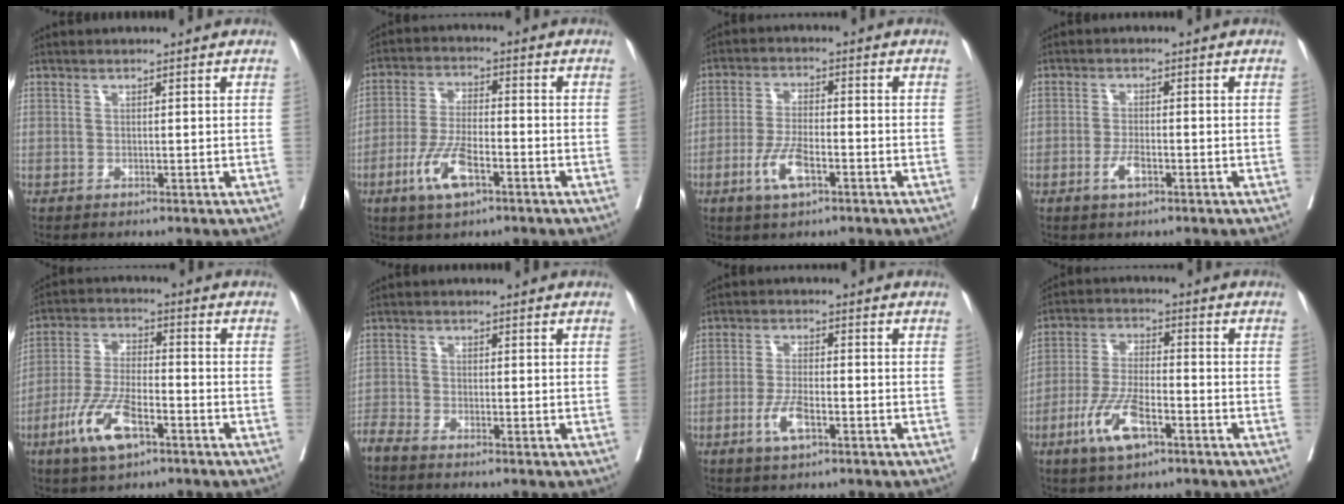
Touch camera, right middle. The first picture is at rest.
{"total": 8.2, "force": [-4.0, 2.5, 6.7], "torque": [-0.142, -0.007, -0.075]}
{"total": 6.3, "force": [-2.9, 1.9, 5.2], "torque": [-0.107, -0.005, -0.053]}
{"total": 2.9, "force": [-1.4, 0.9, 2.4], "torque": [-0.047, 0.000, -0.025]}
{"total": 10.1, "force": [-5.2, 3.2, 8.1], "torque": [-0.172, -0.006, -0.098]}
{"total": 2.8, "force": [-2.7, 0.2, 0.8], "torque": [-0.013, -0.008, -0.055]}
{"total": 4.9, "force": [-2.3, 1.4, 4.1], "torque": [-0.084, -0.002, -0.041]}
{"total": 9.0, "force": [-4.5, 2.6, 7.4], "torque": [-0.156, -0.008, -0.085]}